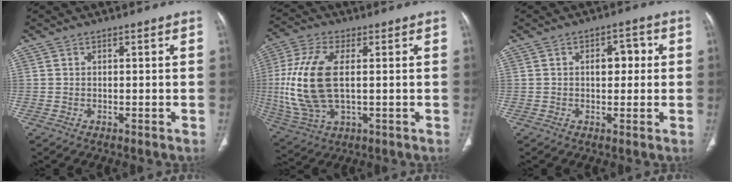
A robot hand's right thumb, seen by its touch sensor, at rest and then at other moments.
{"total": 16.2, "force": [0.7, 8.0, 14.1], "torque": [-0.323, -0.002, 0.020]}
{"total": 4.5, "force": [0.5, 2.8, 3.5], "torque": [-0.031, 0.013, 0.004]}